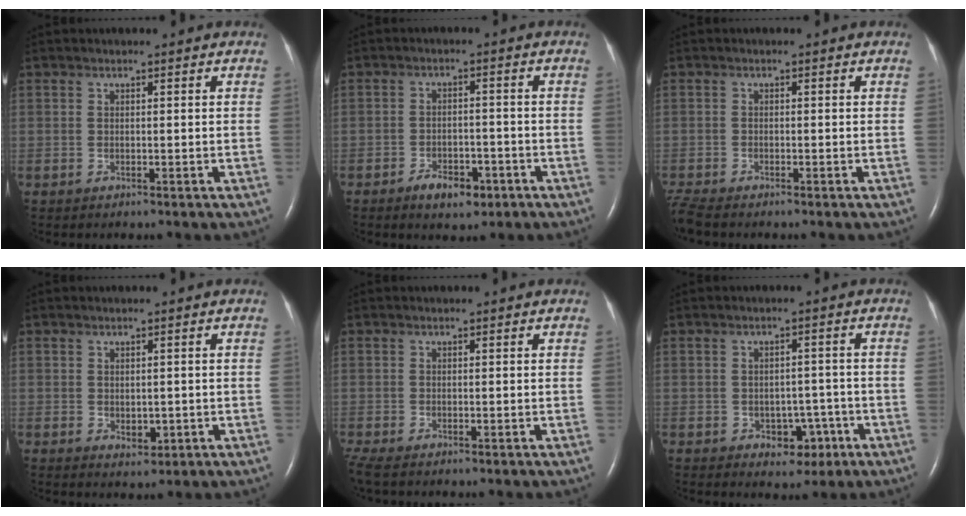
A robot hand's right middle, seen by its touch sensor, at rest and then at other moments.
{"total": 5.0, "force": [-3.1, 2.5, 3.0], "torque": [-0.048, 0.004, -0.044]}
{"total": 2.7, "force": [-2.5, 0.1, 0.9], "torque": [-0.030, -0.015, -0.049]}
{"total": 2.2, "force": [-0.3, 1.4, 1.6], "torque": [-0.025, -0.004, 0.003]}
{"total": 1.7, "force": [-1.3, 0.3, 1.0], "torque": [-0.032, -0.011, -0.026]}
{"total": 4.6, "force": [-2.1, 3.2, 2.5], "torque": [-0.026, 0.012, -0.019]}